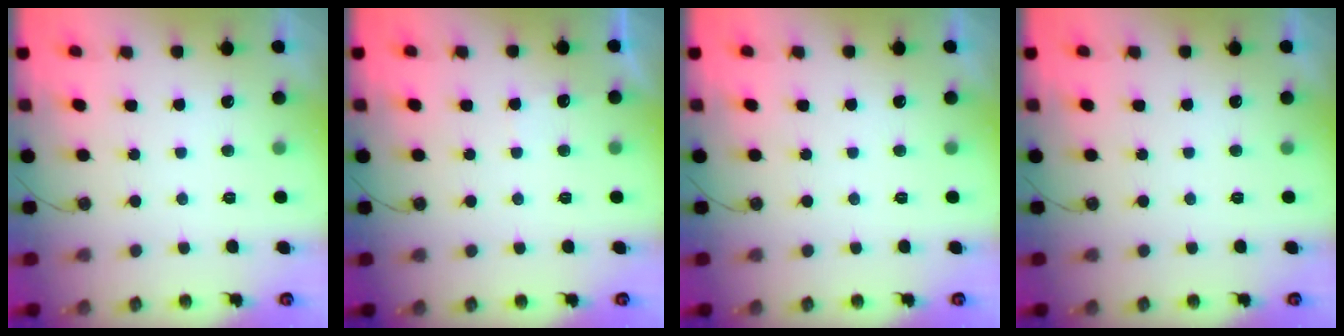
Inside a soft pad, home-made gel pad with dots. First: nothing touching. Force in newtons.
{"total": 2.5, "press": 2.5, "slide": 0.5}
{"total": 0.0}
{"total": 0.0}